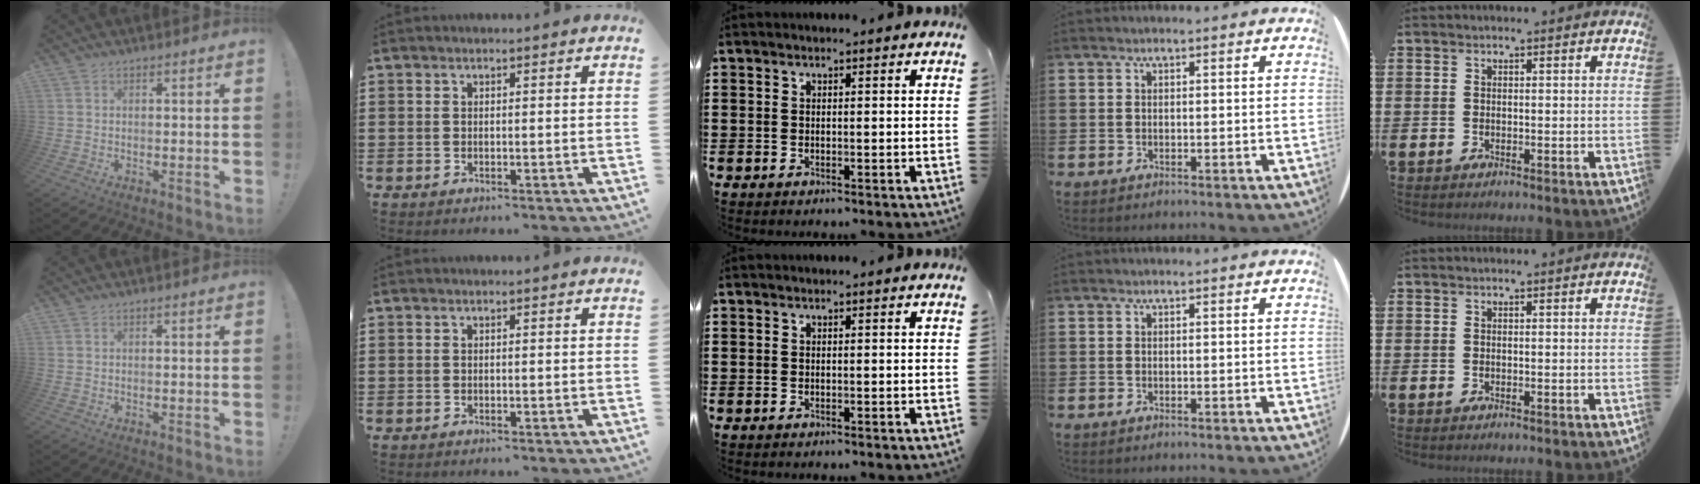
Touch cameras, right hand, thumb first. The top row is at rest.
{}